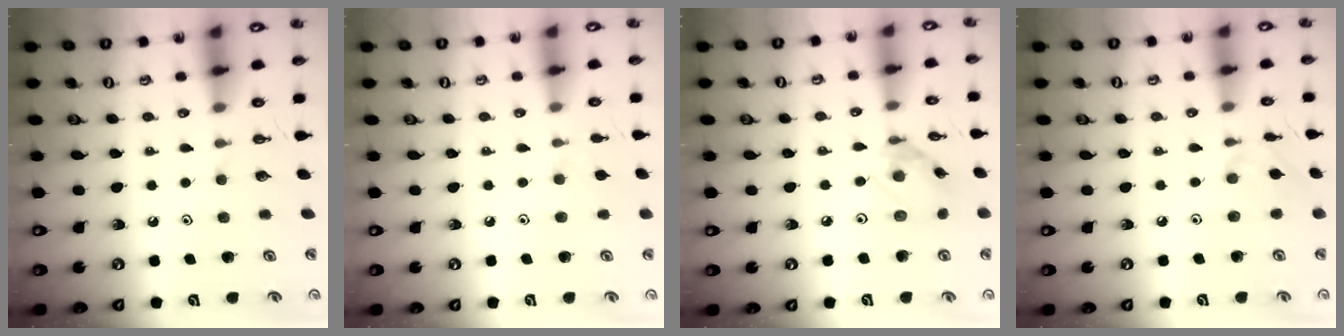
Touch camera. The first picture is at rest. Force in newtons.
{"total": 2.7, "press": 2.6, "slide": 0.5}
{"total": 4.8, "press": 4.8, "slide": 0.2}
{"total": 1.9, "press": 1.9, "slide": 0.5}